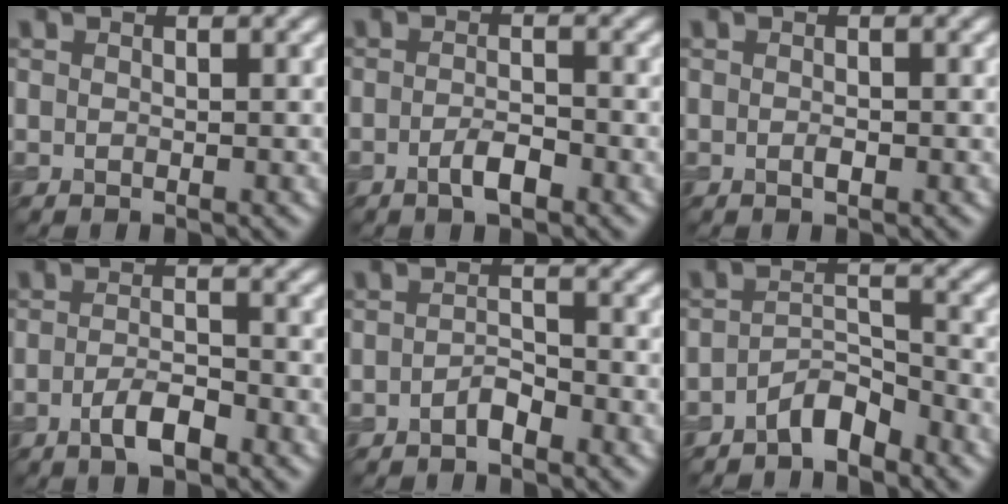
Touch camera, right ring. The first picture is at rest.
{"total": 2.2, "force": [-1.1, 0.6, 1.7], "torque": [-0.033, 0.001, -0.023]}
{"total": 0.6, "force": [-0.2, 0.2, 0.6], "torque": [-0.014, -0.001, -0.004]}
{"total": 2.8, "force": [-1.6, 0.8, 2.1], "torque": [-0.041, 0.003, -0.032]}
{"total": 1.6, "force": [-1.2, 0.6, 0.9], "torque": [-0.017, 0.006, -0.023]}
{"total": 3.1, "force": [-2.5, 1.0, 1.5], "torque": [-0.025, 0.012, -0.049]}